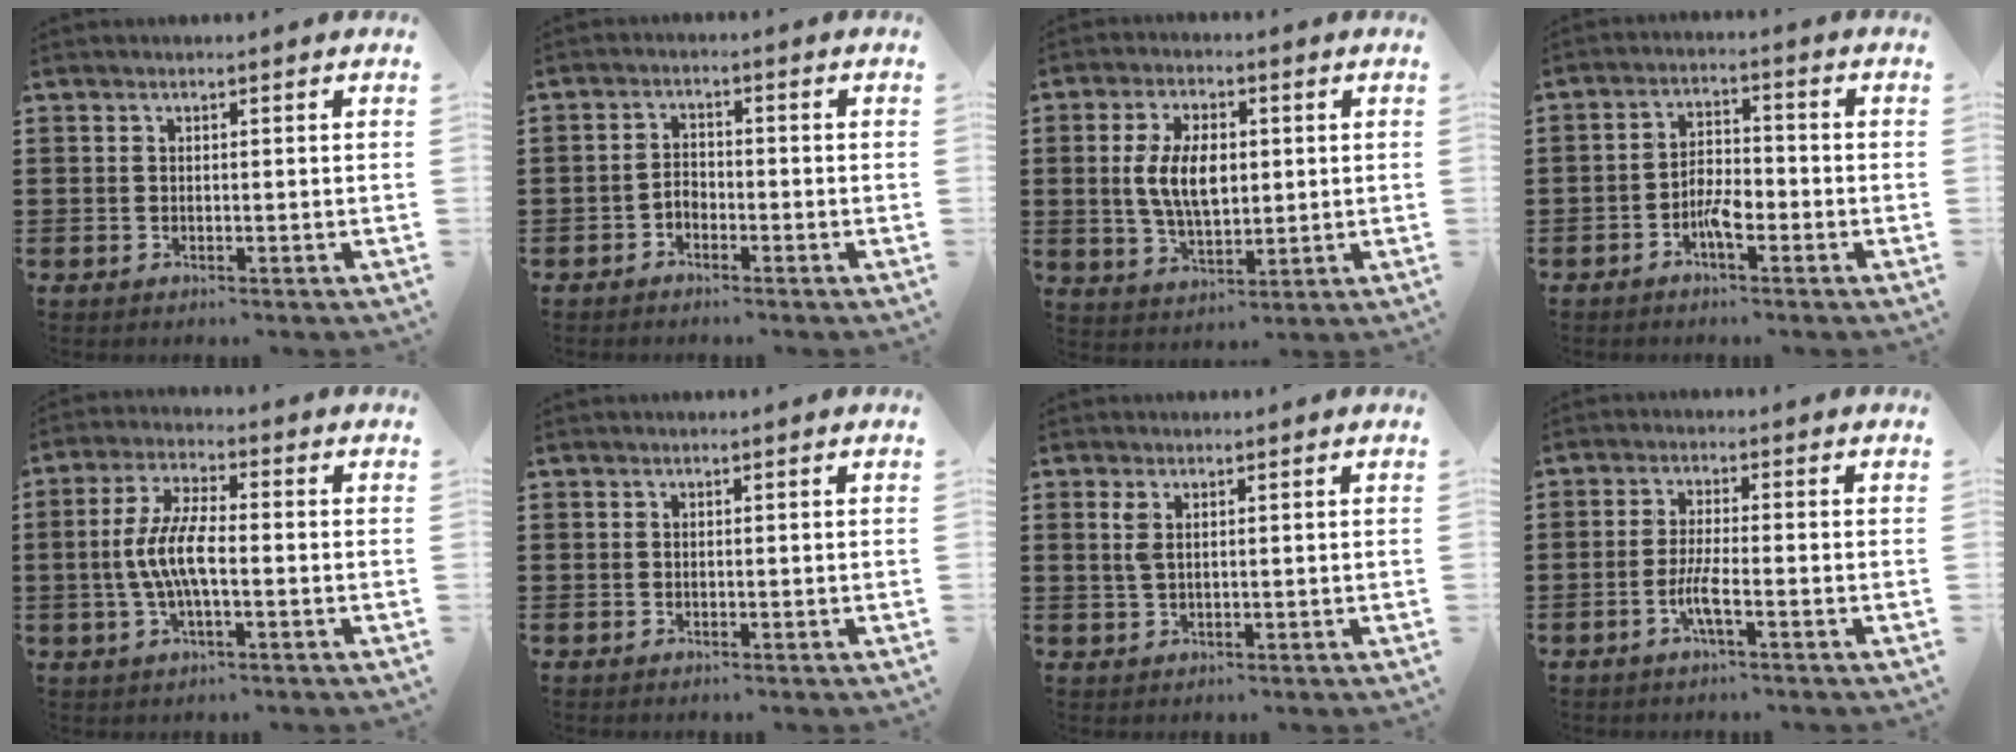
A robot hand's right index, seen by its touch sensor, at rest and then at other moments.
{"total": 2.0, "force": [-1.4, 1.1, 0.9], "torque": [-0.022, 0.005, -0.030]}
{"total": 8.3, "force": [0.7, 4.4, 7.0], "torque": [-0.141, 0.007, 0.007]}
{"total": 4.2, "force": [-2.2, 1.7, 3.2], "torque": [-0.067, 0.002, -0.045]}
{"total": 7.1, "force": [-1.2, 2.2, 6.6], "torque": [-0.149, -0.008, -0.029]}
{"total": 0.0}
{"total": 1.9, "force": [0.7, 0.7, 1.6], "torque": [-0.036, 0.003, 0.013]}
{"total": 4.0, "force": [-1.8, 0.3, 3.6], "torque": [-0.075, -0.006, -0.037]}